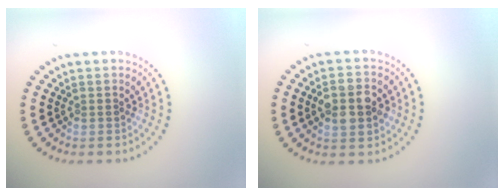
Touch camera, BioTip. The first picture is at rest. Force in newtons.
{"total": 4.4, "press": 4.4, "slide": 0.1}